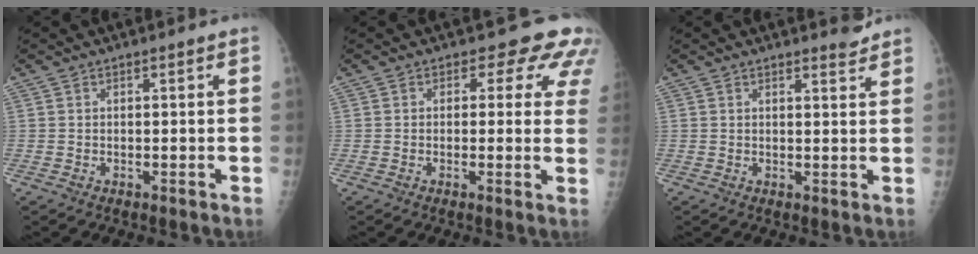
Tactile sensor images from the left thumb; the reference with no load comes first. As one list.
[{"total": 7.0, "force": [4.7, 4.3, 2.9], "torque": [0.009, -0.014, 0.027]}, {"total": 1.8, "force": [1.8, 0.0, 0.3], "torque": [-0.001, -0.020, 0.023]}]